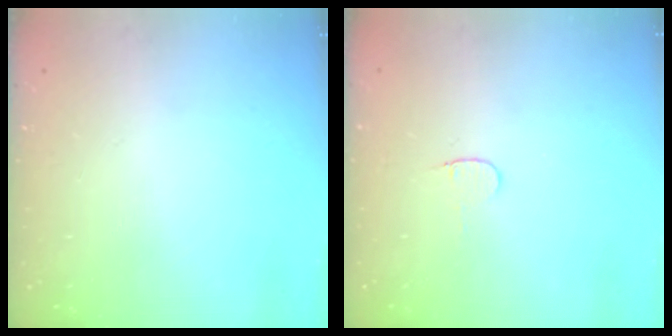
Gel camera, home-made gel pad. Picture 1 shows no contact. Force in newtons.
{"total": 3.3, "press": 3.3, "slide": 0.4}